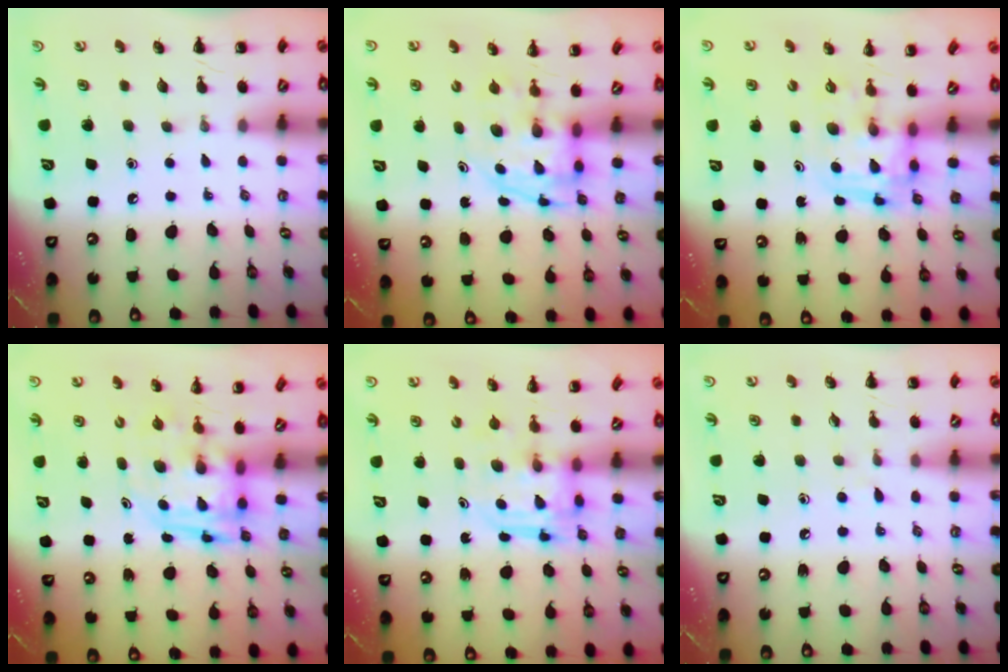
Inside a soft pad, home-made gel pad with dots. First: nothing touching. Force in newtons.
{"total": 3.7, "press": 3.7, "slide": 0.5}
{"total": 3.6, "press": 3.5, "slide": 0.6}
{"total": 3.3, "press": 3.2, "slide": 0.7}
{"total": 3.1, "press": 3.1, "slide": 0.3}
{"total": 4.9, "press": 4.5, "slide": 1.9}